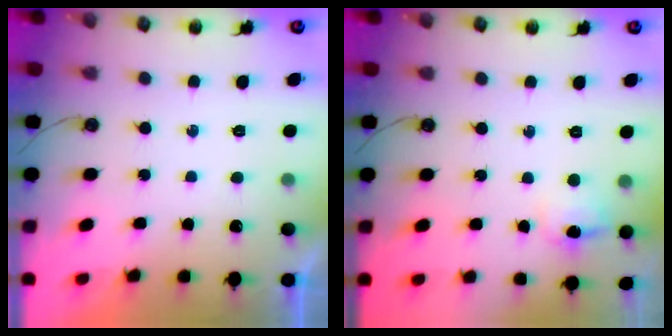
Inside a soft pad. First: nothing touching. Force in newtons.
{"total": 6.6, "press": 6.5, "slide": 1.2}